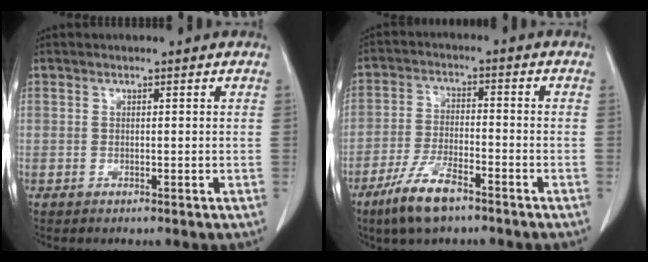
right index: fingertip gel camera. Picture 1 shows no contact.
{"total": 8.6, "force": [-5.9, 2.0, 5.9], "torque": [-0.121, -0.012, -0.109]}